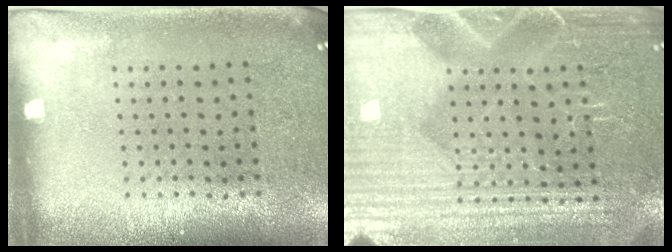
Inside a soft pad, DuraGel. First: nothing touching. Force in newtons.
{"total": 4.7, "press": 4.4, "slide": 1.4}